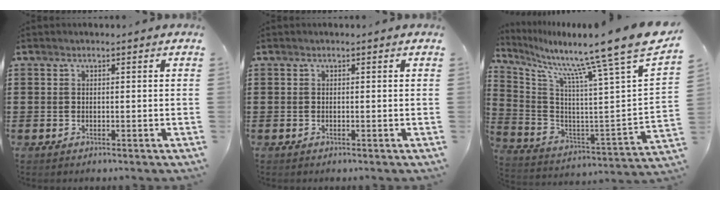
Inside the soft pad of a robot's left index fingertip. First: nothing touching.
{"total": 0.0}
{"total": 11.9, "force": [9.4, -1.5, 7.1], "torque": [-0.150, -0.088, 0.136]}